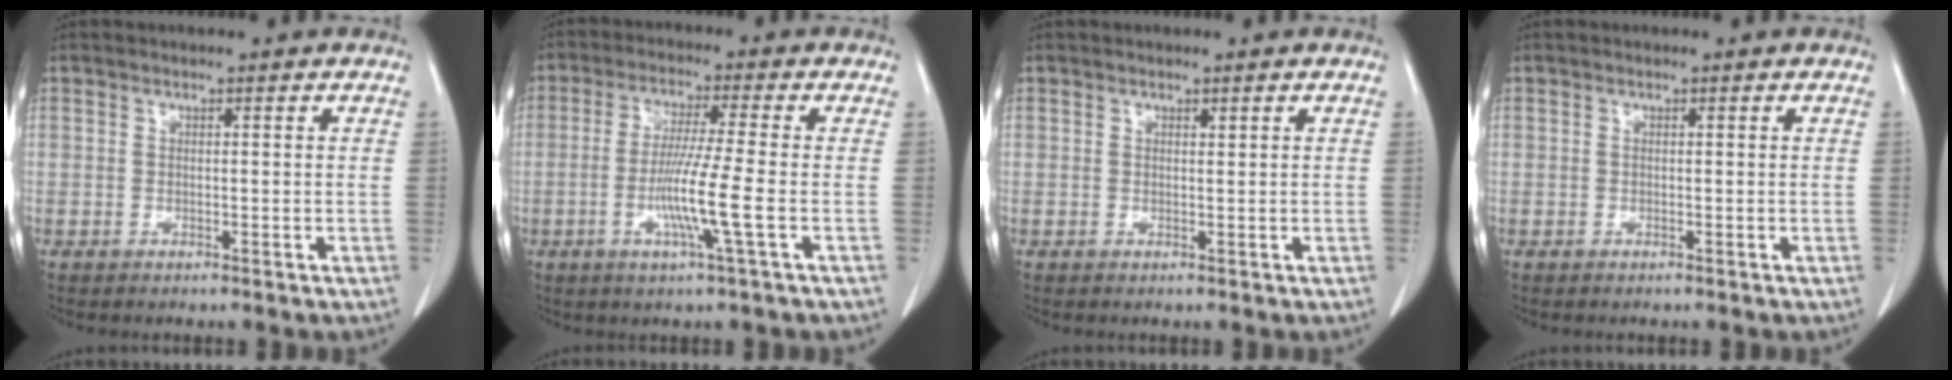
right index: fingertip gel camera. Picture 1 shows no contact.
{"total": 8.1, "force": [-2.1, -1.1, 7.8], "torque": [-0.149, -0.014, -0.044]}
{"total": 0.0}
{"total": 0.0}